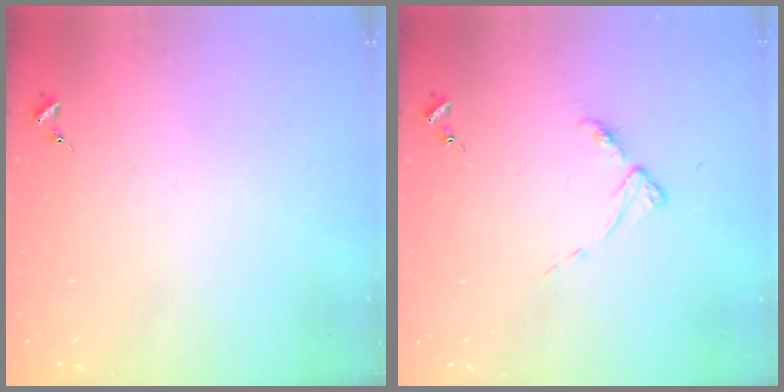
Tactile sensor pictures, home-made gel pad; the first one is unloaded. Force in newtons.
{"total": 4.5, "press": 4.5, "slide": 0.5}